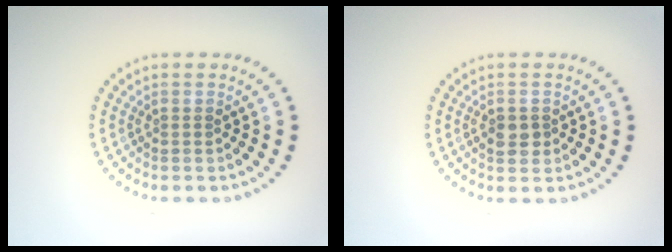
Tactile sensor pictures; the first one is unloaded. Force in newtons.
{"total": 1.8, "press": 1.8, "slide": 0.3}